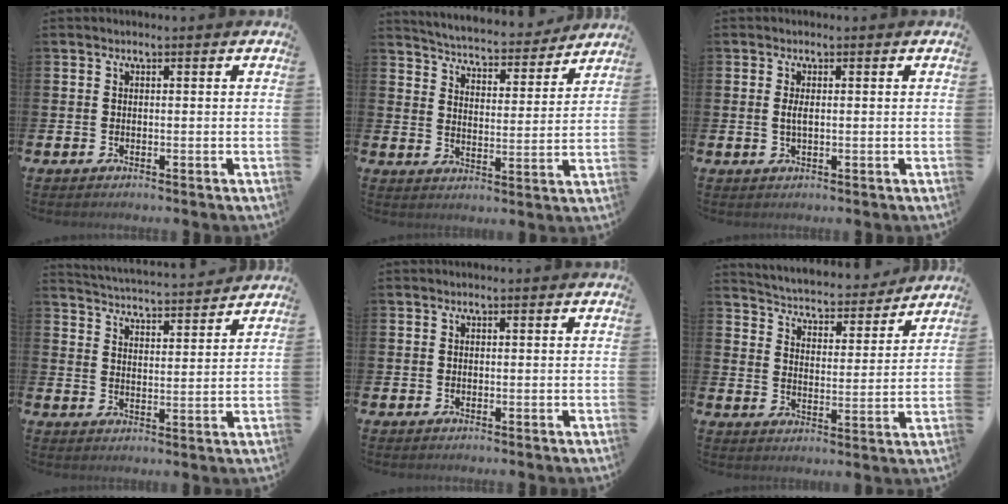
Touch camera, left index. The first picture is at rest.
{"total": 5.1, "force": [5.1, 0.5, 0.5], "torque": [-0.038, -0.044, 0.084]}
{"total": 1.6, "force": [0.2, 0.6, 1.5], "torque": [-0.026, 0.003, 0.000]}
{"total": 4.6, "force": [4.6, 0.1, 0.1], "torque": [-0.016, -0.042, 0.079]}
{"total": 0.0}
{"total": 4.8, "force": [4.6, 1.0, 0.4], "torque": [-0.035, -0.043, 0.075]}